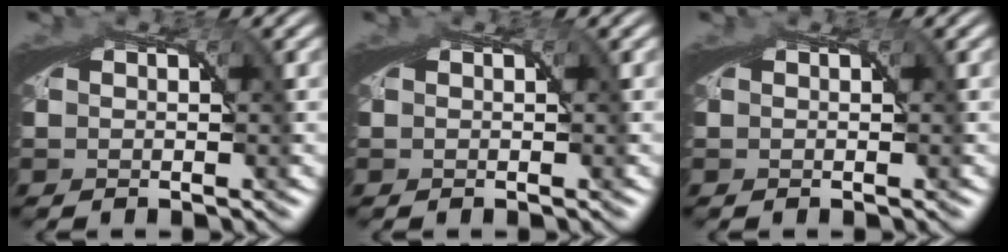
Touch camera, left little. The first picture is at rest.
{"total": 0.0}
{"total": 0.0}